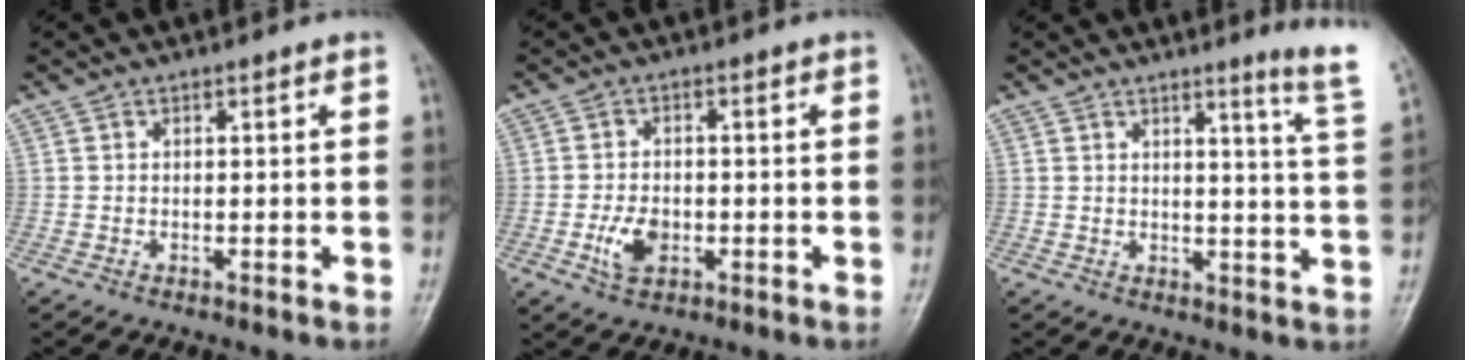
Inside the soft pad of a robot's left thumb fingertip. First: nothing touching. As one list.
[{"total": 5.3, "force": [-1.5, 3.5, 3.6], "torque": [-0.063, 0.002, -0.027]}, {"total": 7.6, "force": [5.4, -0.9, 5.3], "torque": [-0.065, -0.050, 0.058]}]